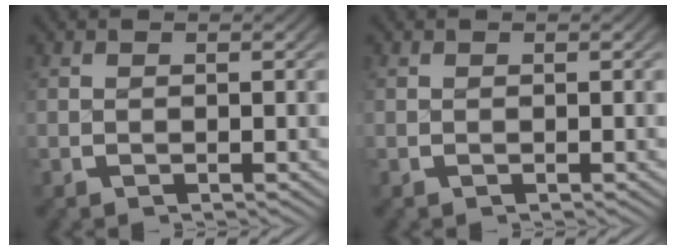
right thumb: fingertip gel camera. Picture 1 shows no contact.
{"total": 0.0}